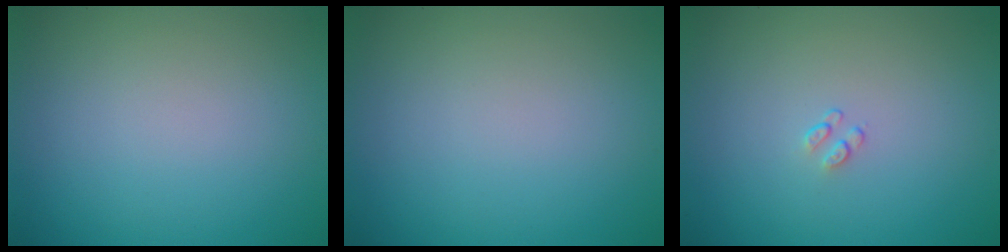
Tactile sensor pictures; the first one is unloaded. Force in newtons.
{"total": 0.0}
{"total": 0.6, "press": 0.4, "slide": 0.5}